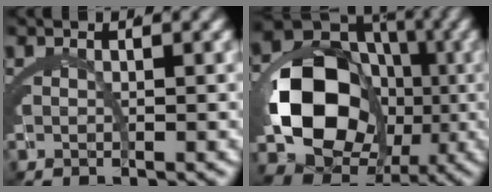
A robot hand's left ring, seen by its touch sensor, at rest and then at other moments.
{"total": 17.2, "force": [-1.9, 13.6, 10.3], "torque": [-0.202, -0.045, -0.026]}